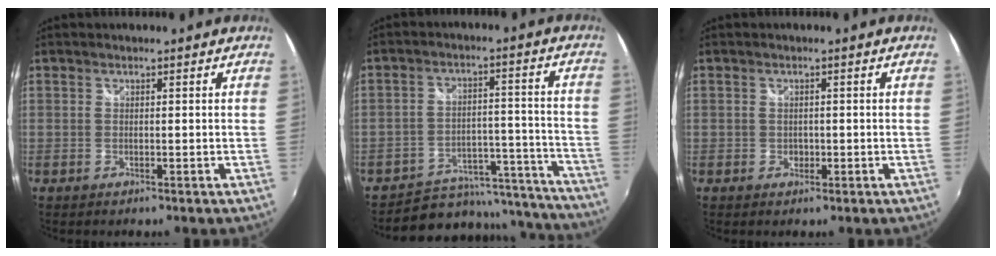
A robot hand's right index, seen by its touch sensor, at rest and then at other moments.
{"total": 17.8, "force": [-15.2, 8.4, 3.6], "torque": [-0.061, 0.063, -0.188]}
{"total": 1.5, "force": [-0.4, 1.4, 0.5], "torque": [-0.007, 0.000, -0.003]}